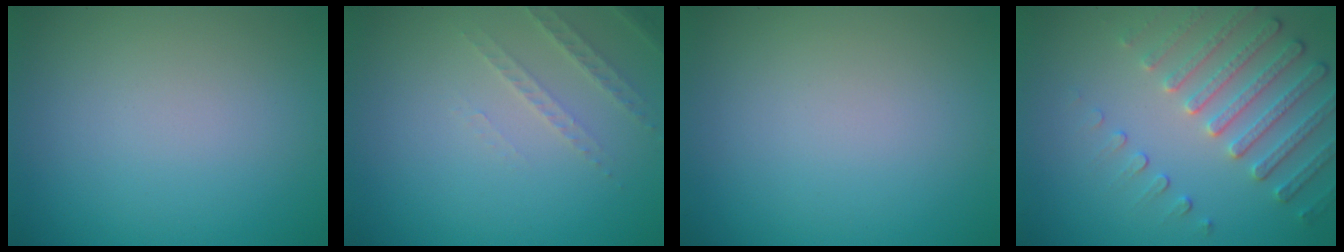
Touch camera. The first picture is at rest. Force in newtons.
{"total": 1.9, "press": 1.8, "slide": 0.6}
{"total": 0.0}
{"total": 4.7, "press": 3.7, "slide": 2.9}